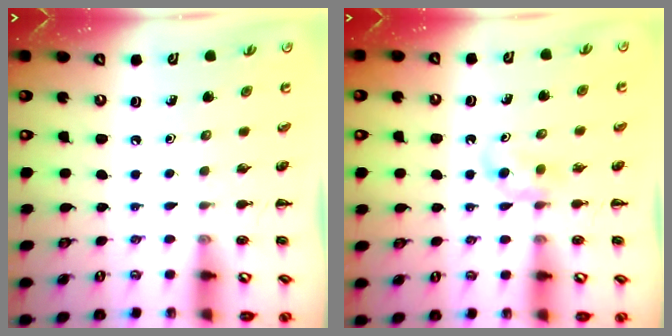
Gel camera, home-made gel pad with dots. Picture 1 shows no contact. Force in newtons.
{"total": 2.9, "press": 2.6, "slide": 1.3}